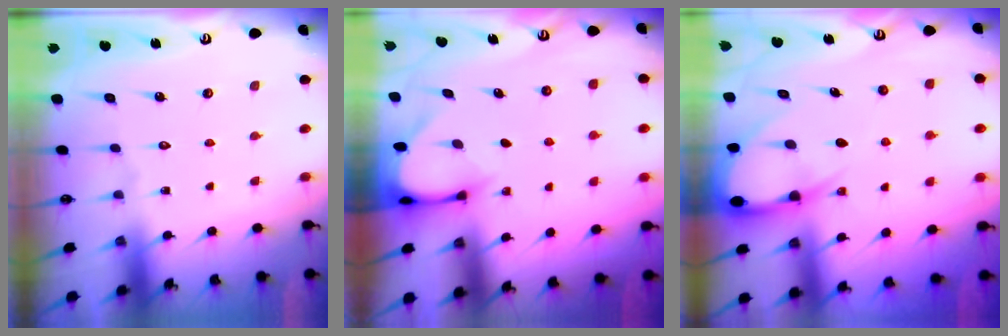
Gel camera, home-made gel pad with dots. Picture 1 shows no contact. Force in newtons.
{"total": 3.5, "press": 3.4, "slide": 0.3}
{"total": 7.1, "press": 7.1, "slide": 0.8}